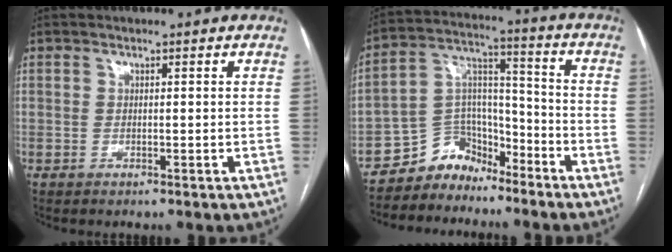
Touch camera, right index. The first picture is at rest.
{"total": 7.7, "force": [-6.6, 4.1, 0.2], "torque": [0.003, 0.054, -0.118]}